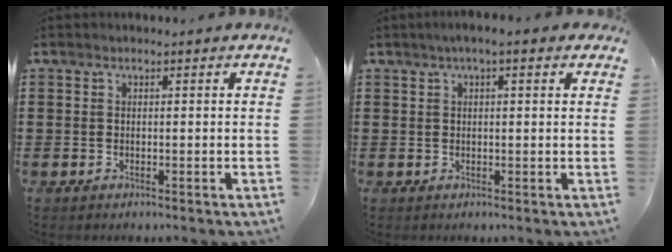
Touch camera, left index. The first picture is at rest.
{"total": 2.7, "force": [1.4, 0.4, 2.2], "torque": [-0.045, 0.006, 0.024]}